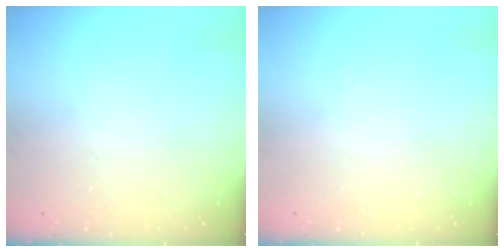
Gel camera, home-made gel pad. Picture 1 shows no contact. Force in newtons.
{"total": 0.0}